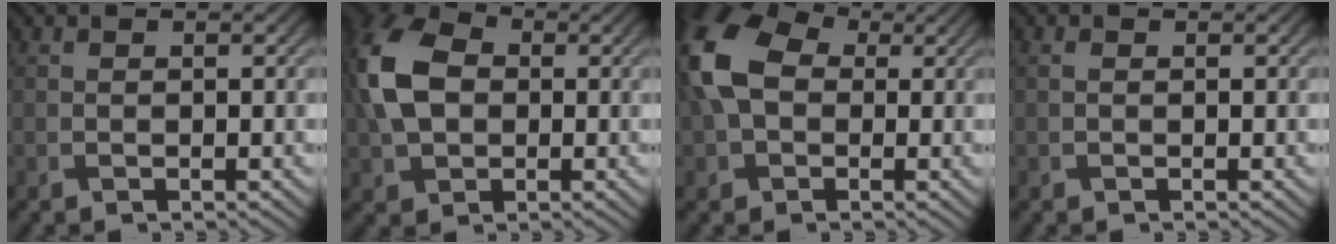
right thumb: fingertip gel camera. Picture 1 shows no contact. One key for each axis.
{"total": 10.2, "fx": 0.5, "fy": 7.4, "fz": 7.1, "tx": -0.185, "ty": 0.014, "tz": -0.004}
{"total": 11.6, "fx": 1.1, "fy": 8.2, "fz": 8.1, "tx": -0.217, "ty": 0.010, "tz": 0.009}
{"total": 0.7, "fx": 0.1, "fy": 0.5, "fz": 0.4, "tx": -0.011, "ty": 0.003, "tz": 0.001}